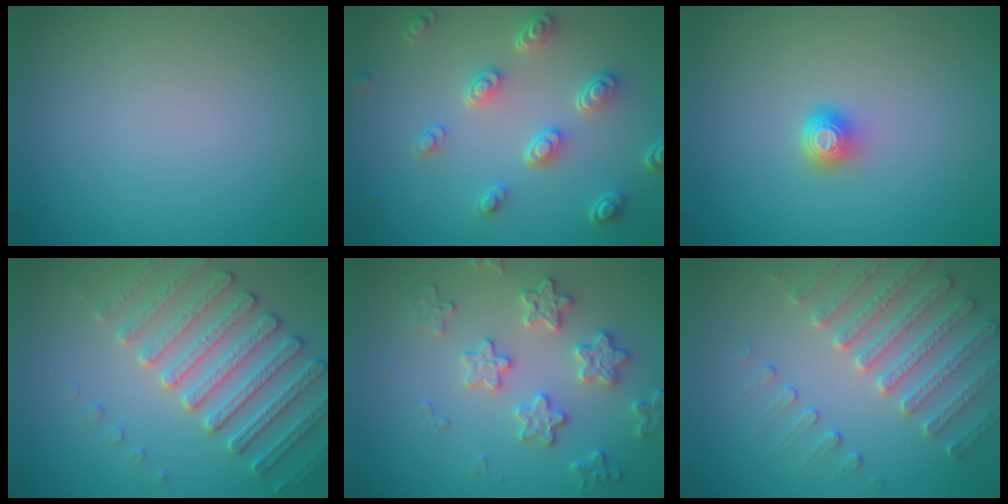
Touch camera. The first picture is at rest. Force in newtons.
{"total": 4.5, "press": 3.4, "slide": 3.0}
{"total": 1.6, "press": 1.3, "slide": 1.1}
{"total": 4.6, "press": 4.5, "slide": 0.7}
{"total": 3.6, "press": 3.6, "slide": 0.7}
{"total": 3.7, "press": 3.7, "slide": 0.3}